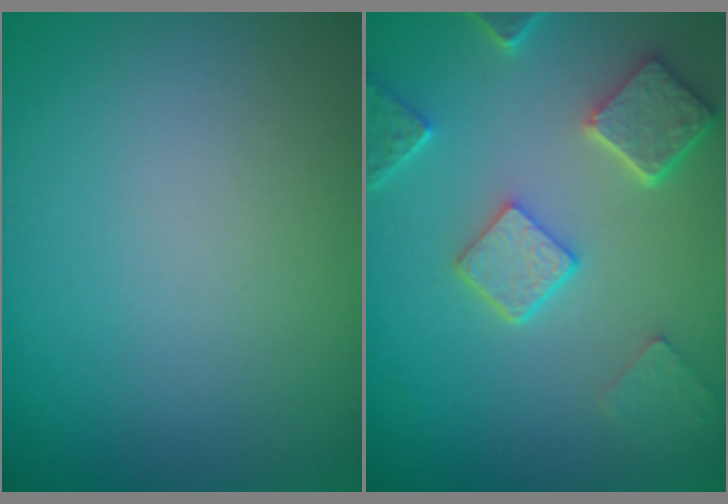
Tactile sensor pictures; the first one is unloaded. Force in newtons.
{"total": 4.9, "press": 3.9, "slide": 3.0}